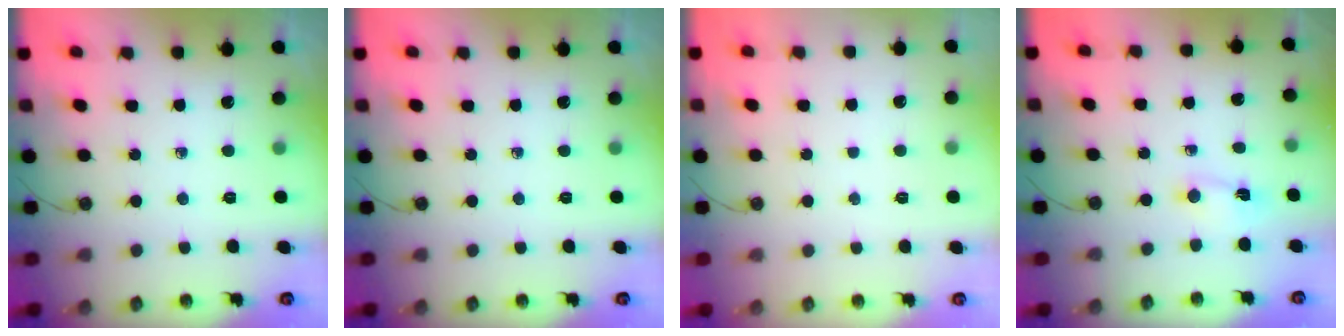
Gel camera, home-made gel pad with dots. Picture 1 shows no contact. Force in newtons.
{"total": 0.0}
{"total": 1.2, "press": 1.2, "slide": 0.0}
{"total": 1.4, "press": 1.4, "slide": 0.1}